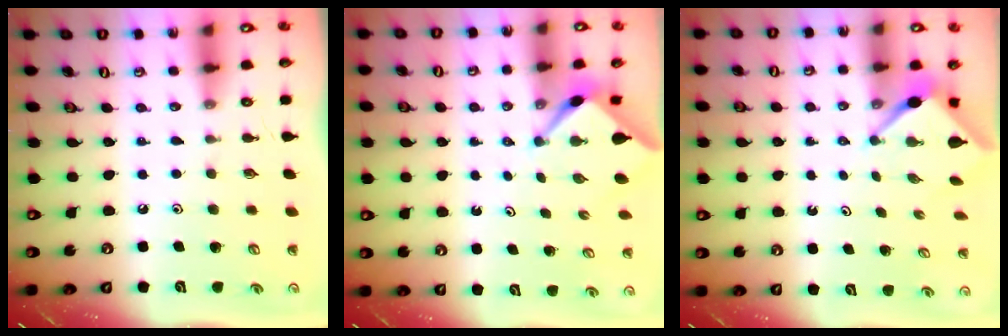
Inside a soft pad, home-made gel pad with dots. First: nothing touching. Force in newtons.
{"total": 2.4, "press": 2.3, "slide": 0.3}
{"total": 2.9, "press": 2.9, "slide": 0.3}